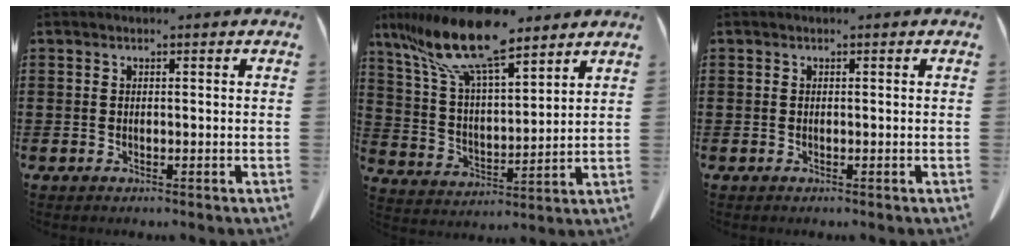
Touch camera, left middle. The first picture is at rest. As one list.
[{"total": 13.4, "force": [10.1, 2.7, 8.3], "torque": [-0.205, -0.042, 0.175]}, {"total": 0.0}]